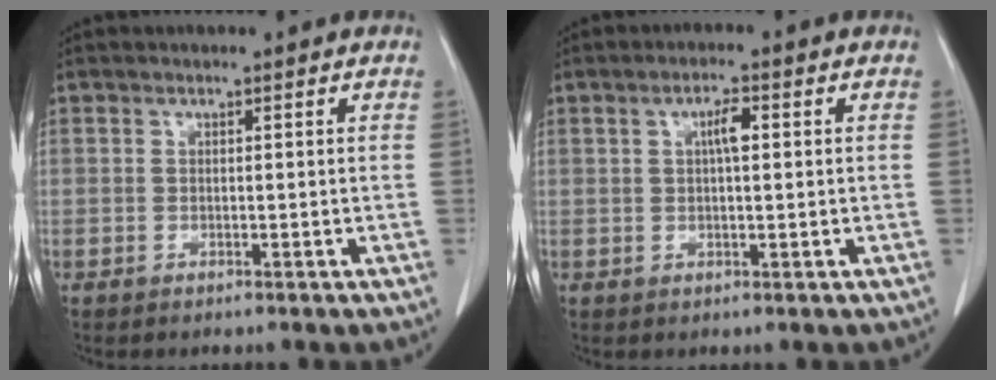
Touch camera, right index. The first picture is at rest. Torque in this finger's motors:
{"motor_torque": [0.44, 0.26, 0.14, 0.02]}